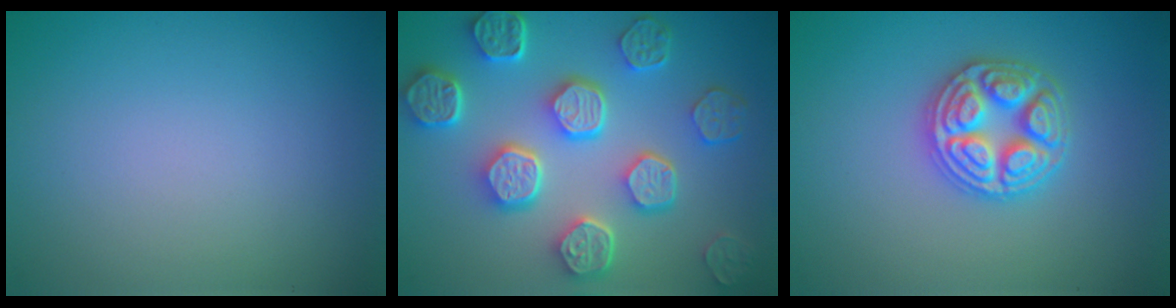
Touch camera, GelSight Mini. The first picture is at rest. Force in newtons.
{"total": 8.2, "press": 6.4, "slide": 5.1}
{"total": 4.9, "press": 4.8, "slide": 0.6}